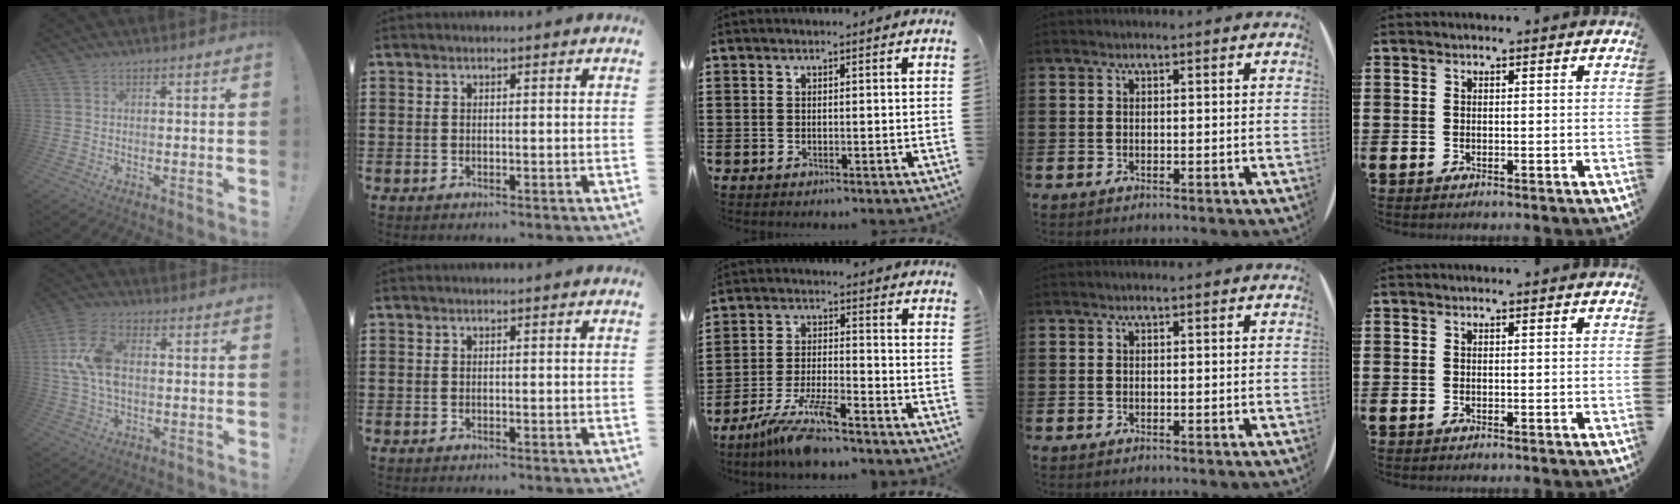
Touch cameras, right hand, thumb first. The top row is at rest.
{"thumb": {"total": 12.8, "force": [1.1, 8.0, 9.9], "torque": [-0.207, 0.006, 0.022]}, "middle": {"total": 7.8, "force": [-6.4, 0.6, 4.5], "torque": [-0.101, -0.013, -0.125]}}